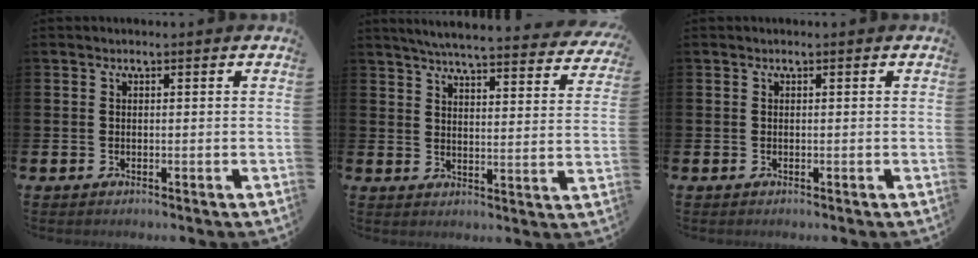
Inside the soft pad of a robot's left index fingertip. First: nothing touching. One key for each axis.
{"total": 5.3, "fx": 5.0, "fy": 0.3, "fz": 1.6, "tx": -0.047, "ty": -0.042, "tz": 0.084}
{"total": 0.0}